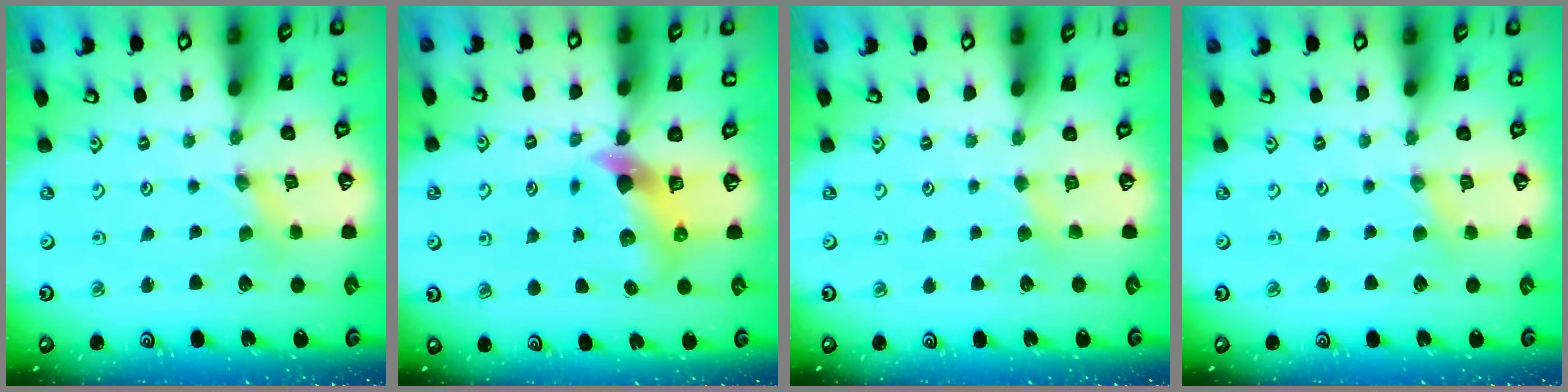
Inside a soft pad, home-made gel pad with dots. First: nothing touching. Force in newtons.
{"total": 6.9, "press": 6.8, "slide": 0.9}
{"total": 2.6, "press": 2.5, "slide": 0.4}
{"total": 2.9, "press": 2.8, "slide": 0.6}